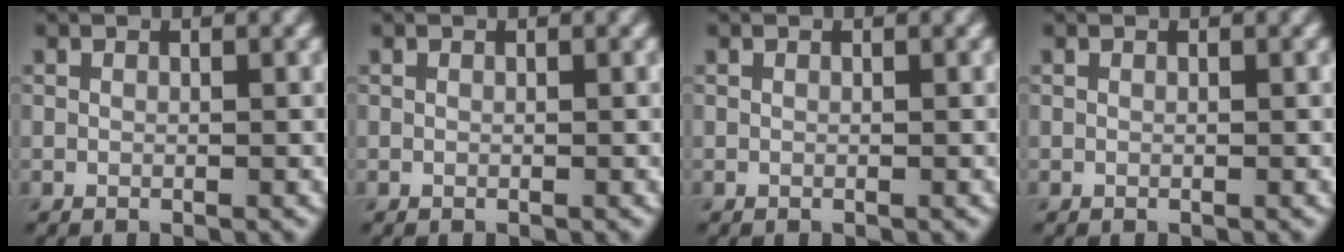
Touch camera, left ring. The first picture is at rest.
{"total": 0.0}
{"total": 0.0}
{"total": 0.0}